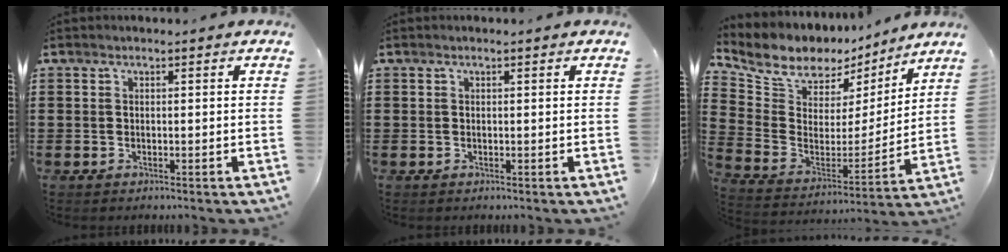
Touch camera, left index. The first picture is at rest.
{"total": 0.0}
{"total": 8.0, "force": [6.6, 4.2, 1.6], "torque": [-0.078, -0.043, 0.120]}